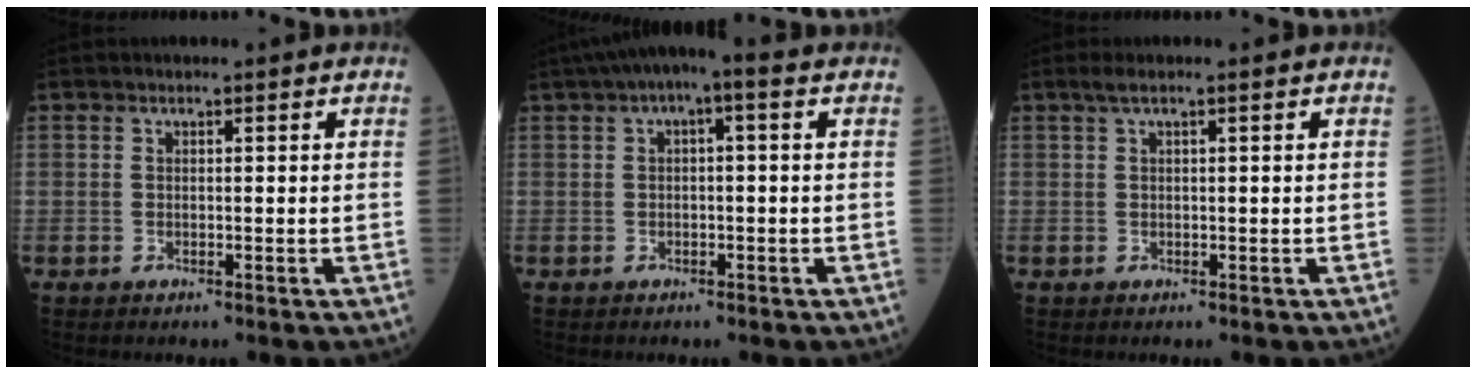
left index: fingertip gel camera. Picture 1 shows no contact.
{"total": 5.6, "force": [2.4, 1.2, 5.0], "torque": [-0.085, 0.034, 0.032]}
{"total": 1.7, "force": [1.1, -0.1, 1.3], "torque": [-0.032, 0.020, 0.023]}